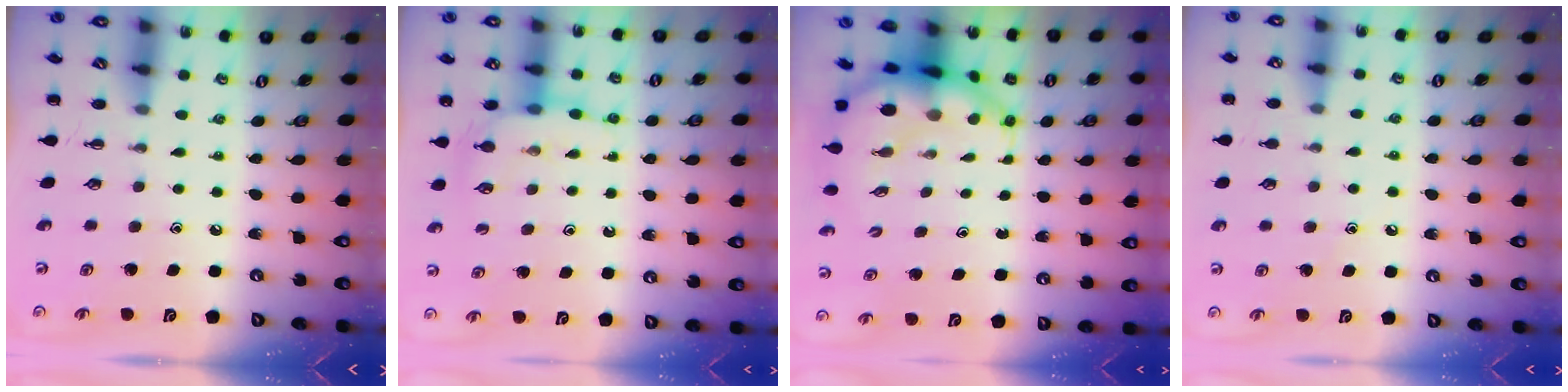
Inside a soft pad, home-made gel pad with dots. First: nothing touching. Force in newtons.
{"total": 7.9, "press": 7.8, "slide": 0.8}
{"total": 6.4, "press": 6.1, "slide": 1.9}
{"total": 8.2, "press": 7.8, "slide": 2.4}